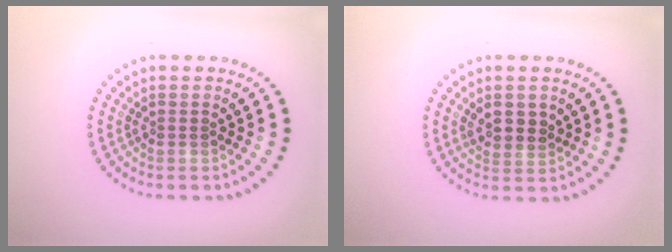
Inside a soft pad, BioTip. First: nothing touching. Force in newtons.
{"total": 2.3, "press": 2.2, "slide": 0.9}